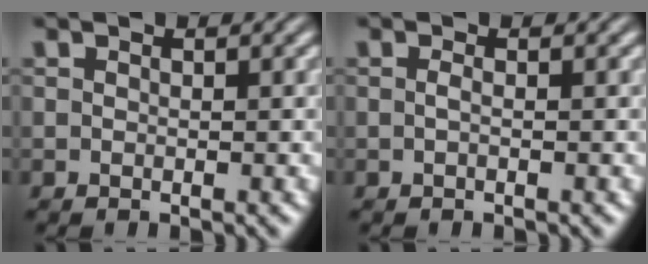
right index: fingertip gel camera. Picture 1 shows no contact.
{"total": 1.0, "force": [-0.5, -0.9, 0.3], "torque": [-0.007, -0.006, -0.004]}